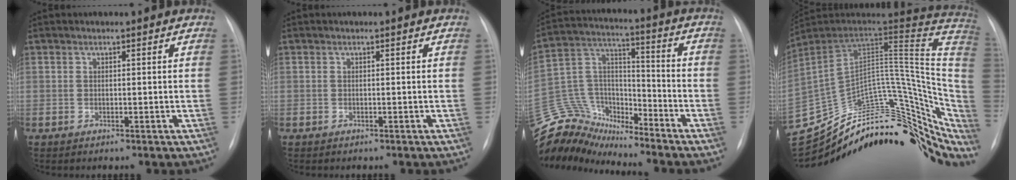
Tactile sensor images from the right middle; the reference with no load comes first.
{"total": 0.0}
{"total": 14.5, "force": [-14.1, 3.1, 1.5], "torque": [-0.035, 0.062, -0.266]}
{"total": 33.7, "force": [-23.6, 17.5, 16.6], "torque": [-0.190, 0.056, -0.307]}